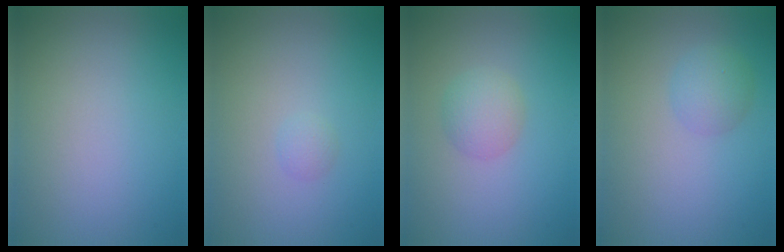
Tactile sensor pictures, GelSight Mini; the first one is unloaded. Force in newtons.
{"total": 0.8, "press": 0.8, "slide": 0.1}
{"total": 2.4, "press": 2.4, "slide": 0.1}
{"total": 2.2, "press": 2.2, "slide": 0.0}